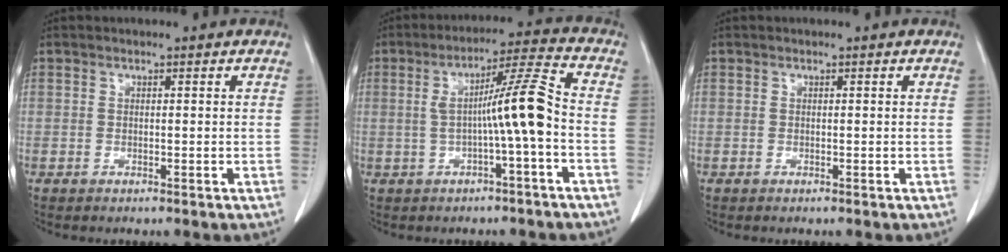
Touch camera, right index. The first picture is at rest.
{"total": 8.8, "force": [-1.1, -0.7, 8.8], "torque": [-0.143, 0.022, -0.018]}
{"total": 0.0}